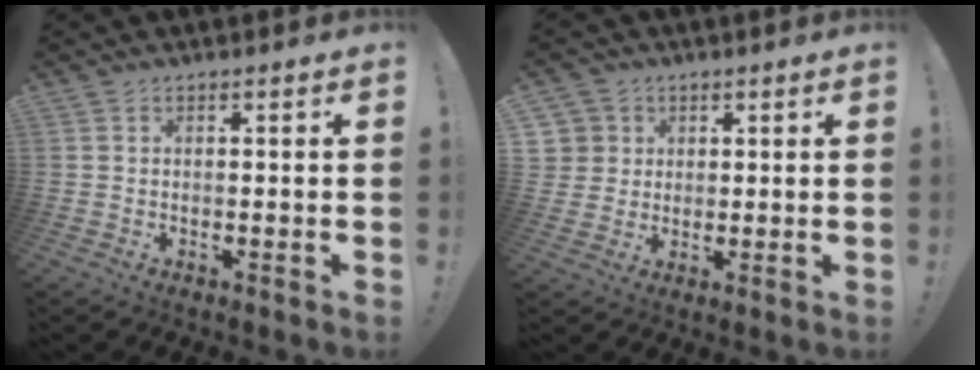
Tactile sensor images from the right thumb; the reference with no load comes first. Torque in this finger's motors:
{"motor_torque": [-0.08, 0.38, 0.28, 0.28, 0.01]}